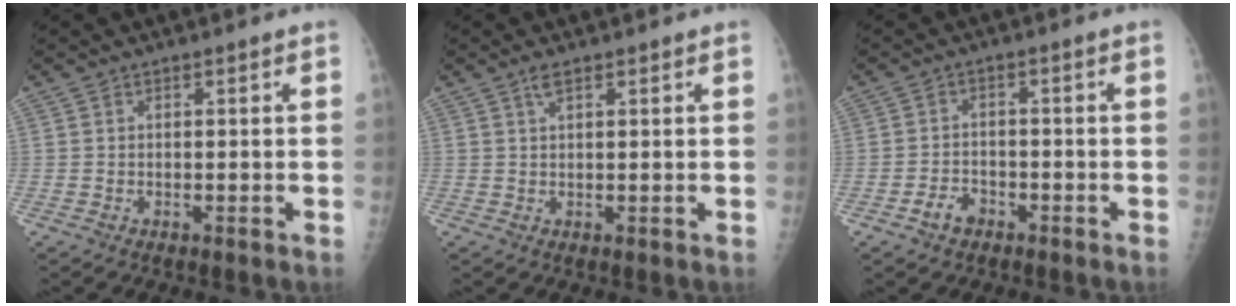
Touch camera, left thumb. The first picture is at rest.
{"total": 1.9, "force": [1.3, 0.7, 1.2], "torque": [-0.022, 0.000, 0.023]}
{"total": 3.5, "force": [-2.1, 2.4, 1.4], "torque": [-0.017, 0.019, -0.036]}